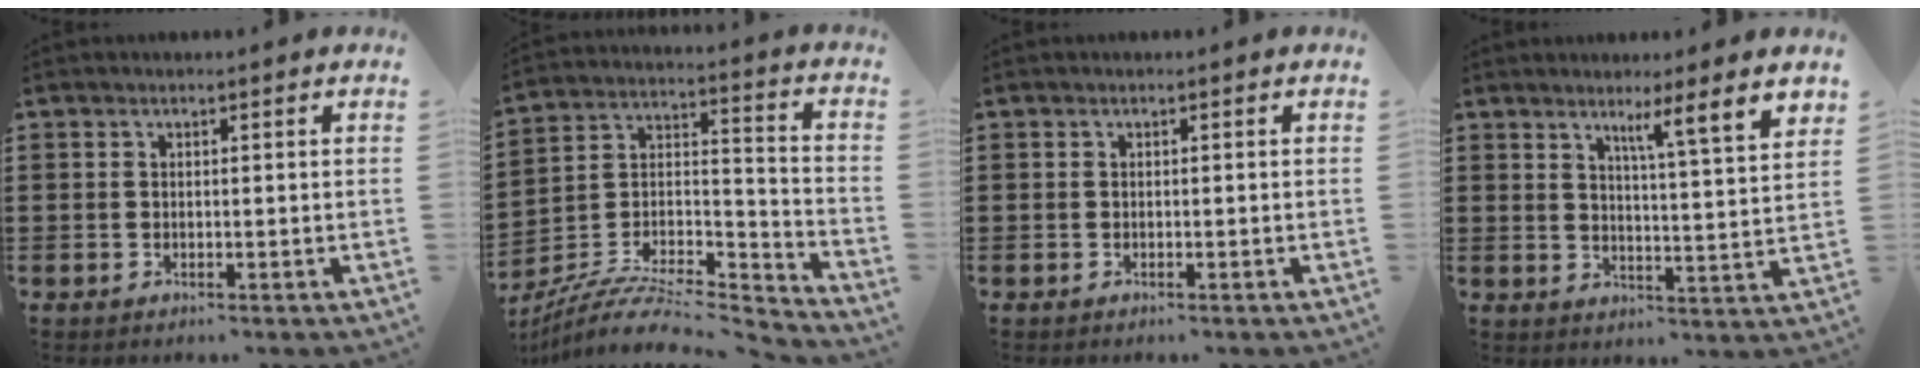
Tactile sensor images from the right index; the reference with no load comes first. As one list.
[{"total": 7.8, "force": [-6.6, 2.5, 3.2], "torque": [-0.063, 0.003, -0.134]}, {"total": 0.0}, {"total": 4.3, "force": [3.0, -1.0, 2.8], "torque": [-0.044, -0.029, 0.040]}]